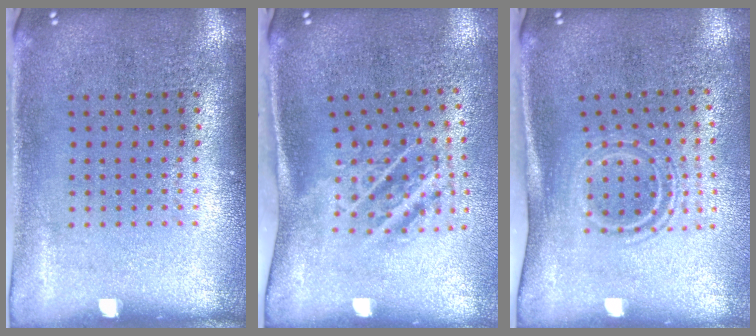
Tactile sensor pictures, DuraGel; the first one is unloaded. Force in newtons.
{"total": 1.9, "press": 1.2, "slide": 1.5}
{"total": 1.7, "press": 1.1, "slide": 1.4}